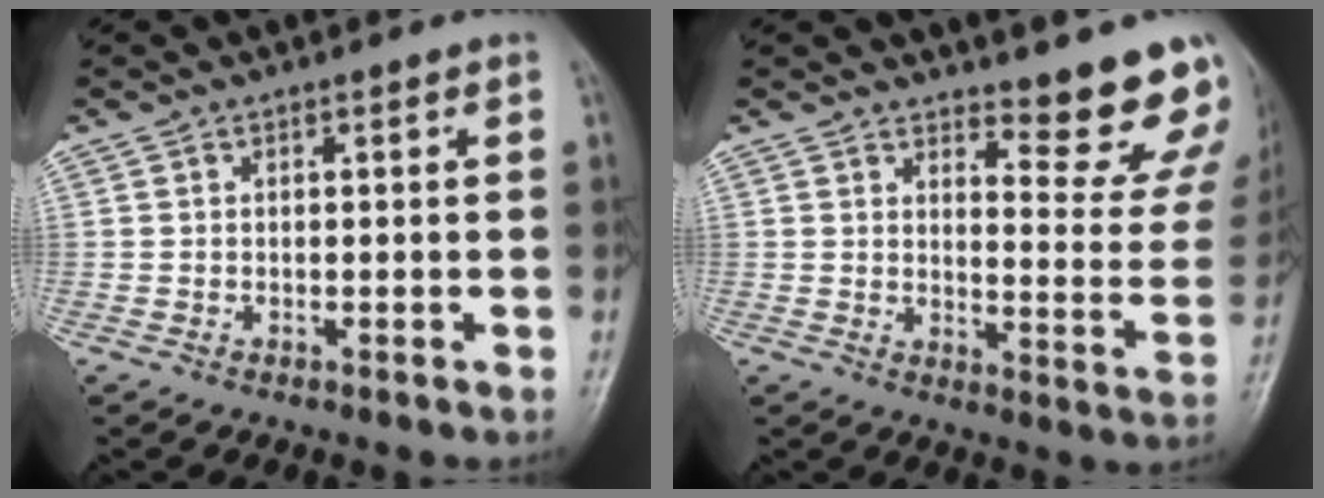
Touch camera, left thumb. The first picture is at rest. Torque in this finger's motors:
{"motor_torque": [0.53, 0.36, 0.11, -0.25, 0.06]}